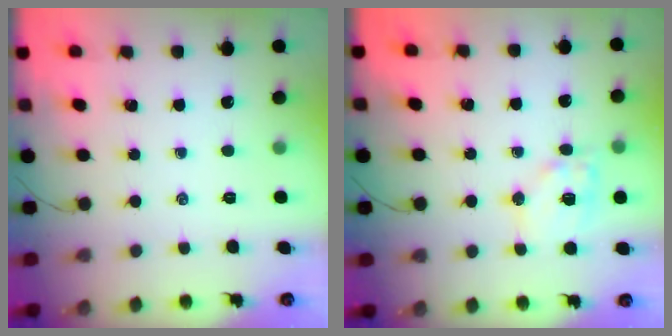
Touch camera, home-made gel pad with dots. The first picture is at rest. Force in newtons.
{"total": 10.7, "press": 10.6, "slide": 1.5}